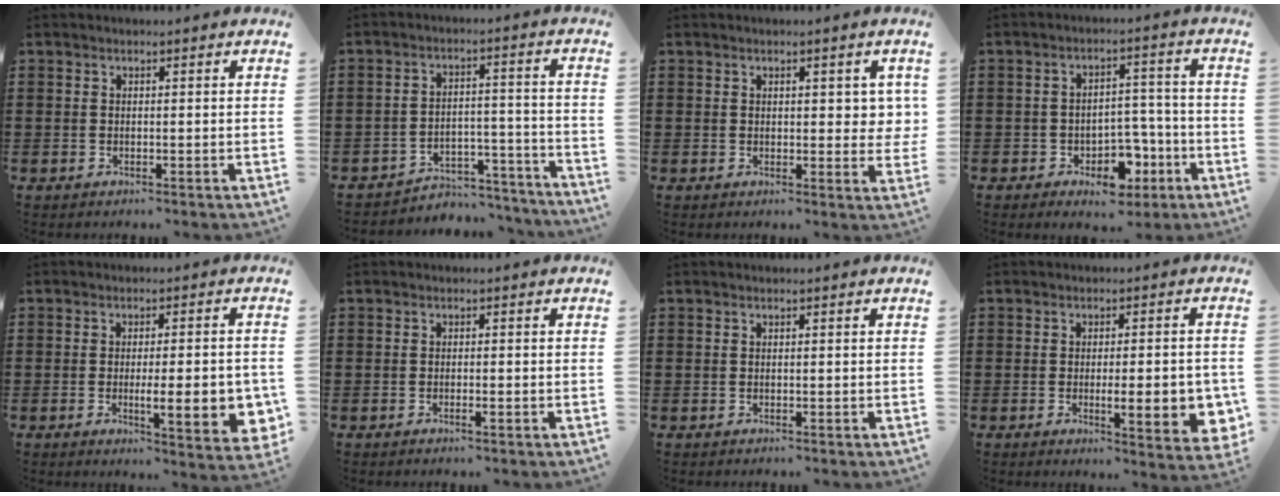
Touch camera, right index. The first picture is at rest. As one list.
[{"total": 5.2, "force": [-4.9, 1.3, 0.9], "torque": [-0.016, 0.014, -0.099]}, {"total": 2.8, "force": [0.8, 1.5, 2.3], "torque": [-0.022, -0.001, 0.007]}, {"total": 6.0, "force": [-3.2, 3.9, 3.2], "torque": [-0.046, 0.017, -0.058]}, {"total": 8.6, "force": [-1.4, 2.2, 8.2], "torque": [-0.108, -0.010, -0.020]}, {"total": 0.8, "force": [-0.5, 0.1, 0.7], "torque": [-0.014, -0.002, -0.008]}, {"total": 0.0}, {"total": 7.6, "force": [-1.3, 2.0, 7.3], "torque": [-0.093, -0.010, -0.019]}]